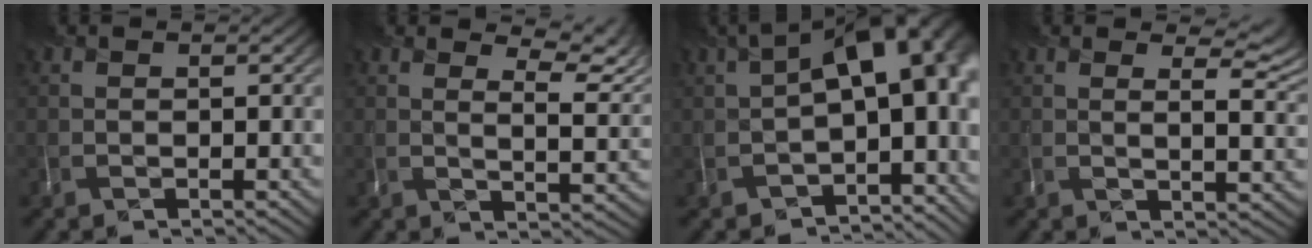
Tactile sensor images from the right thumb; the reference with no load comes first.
{"total": 7.0, "force": [4.2, 2.1, 5.2], "torque": [-0.071, 0.013, 0.064]}
{"total": 14.2, "force": [-1.2, 7.6, 11.9], "torque": [-0.148, 0.000, 0.011]}
{"total": 5.3, "force": [2.5, 1.7, 4.3], "torque": [-0.060, 0.003, 0.042]}